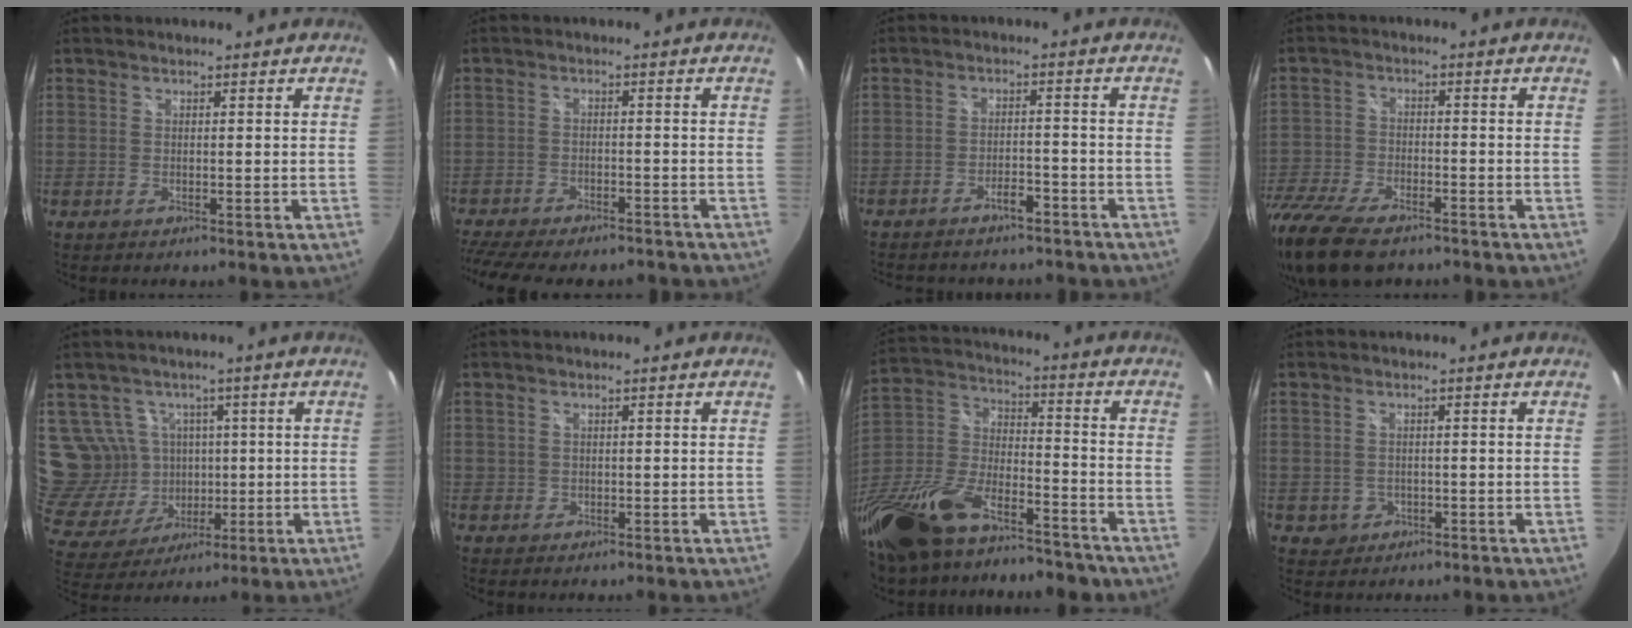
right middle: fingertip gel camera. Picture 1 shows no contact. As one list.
[{"total": 15.3, "force": [-12.9, 4.7, 6.9], "torque": [-0.160, -0.026, -0.192]}, {"total": 7.6, "force": [-6.5, 2.9, 2.7], "torque": [-0.064, 0.008, -0.085]}, {"total": 17.8, "force": [-13.0, 7.8, 9.3], "torque": [-0.238, -0.040, -0.237]}, {"total": 13.3, "force": [3.1, 11.6, 5.6], "torque": [-0.142, -0.002, 0.082]}, {"total": 0.7, "force": [0.1, 0.6, 0.0], "torque": [0.002, 0.001, 0.001]}, {"total": 26.8, "force": [-18.6, 12.1, 15.0], "torque": [-0.338, -0.016, -0.313]}, {"total": 2.5, "force": [-0.5, 2.3, 0.6], "torque": [-0.015, 0.000, -0.002]}]